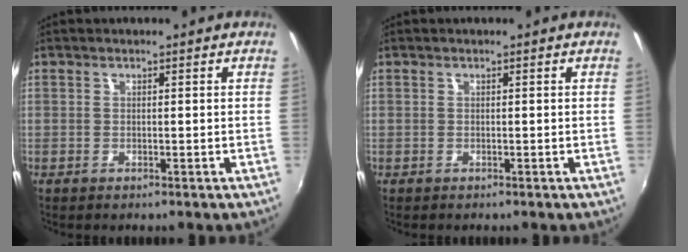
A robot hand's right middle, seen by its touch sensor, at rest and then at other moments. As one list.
[{"total": 0.0}]